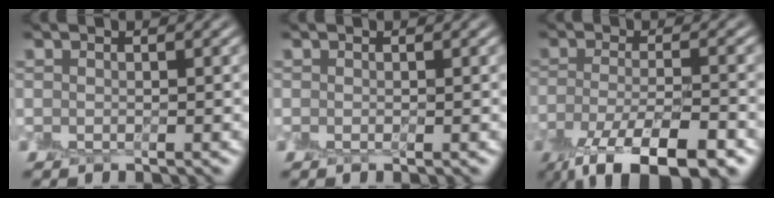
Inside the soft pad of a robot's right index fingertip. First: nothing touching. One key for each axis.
{"total": 0.0}
{"total": 9.5, "fx": -6.2, "fy": 2.8, "fz": 6.7, "tx": -0.121, "ty": -0.021, "tz": -0.106}